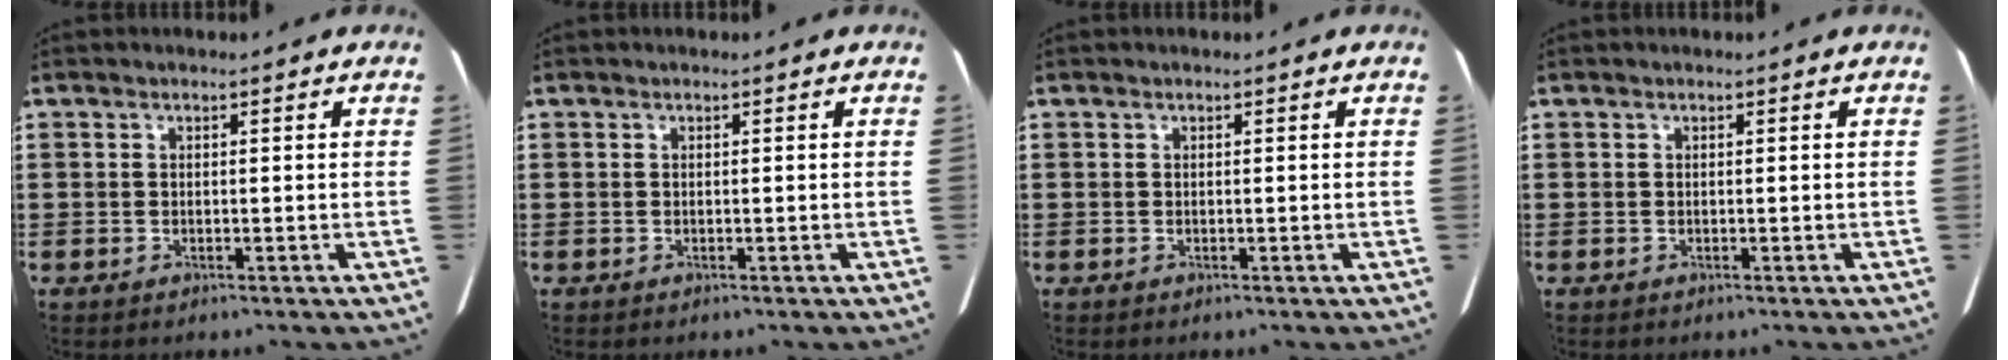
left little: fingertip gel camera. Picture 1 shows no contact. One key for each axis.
{"total": 0.0}
{"total": 0.0}
{"total": 0.0}